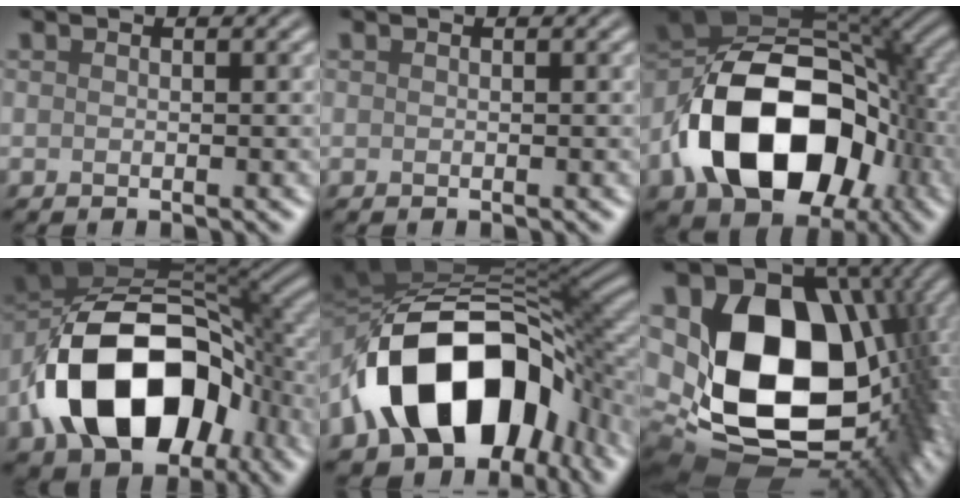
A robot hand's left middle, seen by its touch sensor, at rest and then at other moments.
{"total": 0.0}
{"total": 15.4, "force": [-4.5, 9.9, 10.9], "torque": [-0.190, 0.003, -0.088]}
{"total": 15.3, "force": [-5.1, 9.5, 10.8], "torque": [-0.188, -0.001, -0.094]}
{"total": 16.0, "force": [-5.0, 10.1, 11.4], "torque": [-0.179, 0.003, -0.085]}
{"total": 18.8, "force": [1.4, 13.1, 13.4], "torque": [-0.247, -0.046, 0.066]}